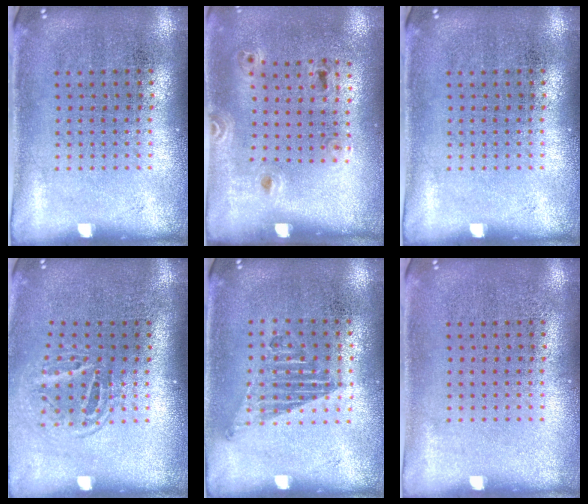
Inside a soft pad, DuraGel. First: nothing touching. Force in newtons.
{"total": 1.5, "press": 0.9, "slide": 1.2}
{"total": 0.0}
{"total": 1.7, "press": 1.1, "slide": 1.3}
{"total": 1.2, "press": 1.0, "slide": 0.6}
{"total": 0.0}